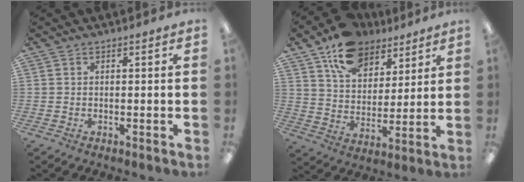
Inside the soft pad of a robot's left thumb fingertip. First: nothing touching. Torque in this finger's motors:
{"motor_torque": [0.34, 0.32, 0.32, -0.80, 0.08]}